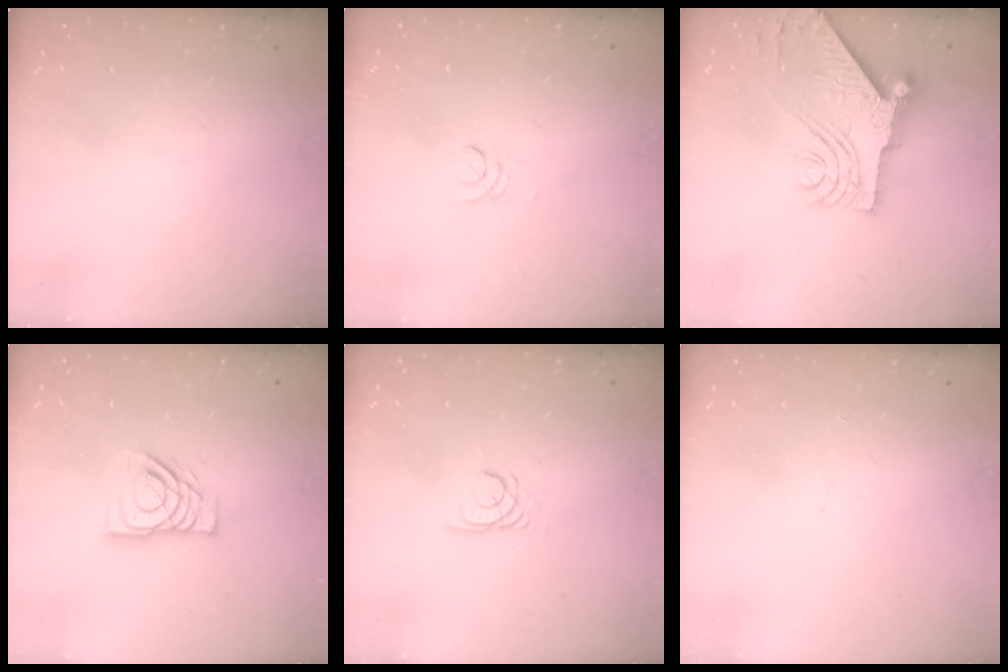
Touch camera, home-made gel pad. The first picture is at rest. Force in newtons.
{"total": 2.0, "press": 2.0, "slide": 0.2}
{"total": 11.9, "press": 11.9, "slide": 1.2}
{"total": 12.6, "press": 12.6, "slide": 1.6}
{"total": 2.4, "press": 2.4, "slide": 0.2}
{"total": 1.3, "press": 1.2, "slide": 0.5}